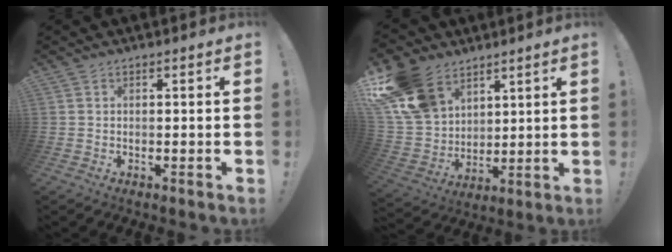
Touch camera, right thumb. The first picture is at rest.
{"total": 17.4, "force": [10.4, 11.7, 7.5], "torque": [-0.151, -0.055, 0.207]}